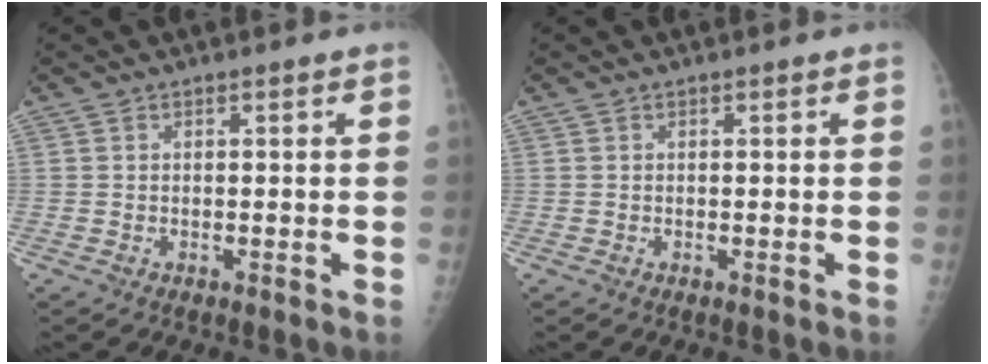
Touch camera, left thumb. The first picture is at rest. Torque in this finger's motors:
{"motor_torque": [0.00, 0.00, -0.01, -0.01, 0.00]}